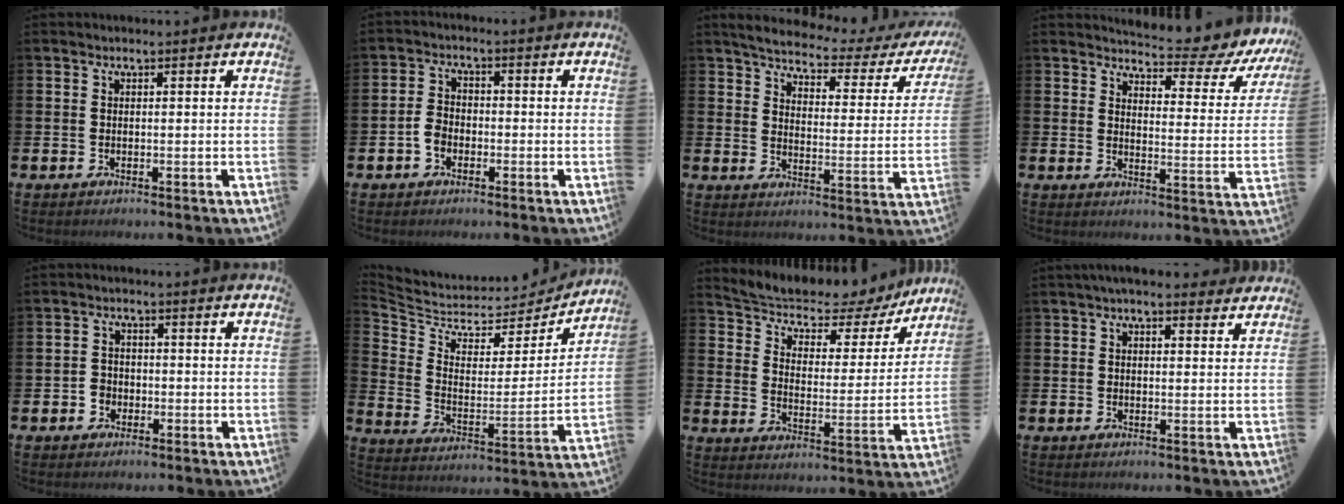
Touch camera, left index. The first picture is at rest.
{"total": 3.0, "force": [-1.3, 2.2, 1.5], "torque": [-0.022, 0.004, -0.028]}
{"total": 4.2, "force": [3.7, 1.0, 1.6], "torque": [-0.050, -0.030, 0.053]}
{"total": 5.3, "force": [4.9, 1.1, 1.6], "torque": [-0.037, -0.047, 0.075]}
{"total": 2.1, "force": [-1.0, 1.9, 0.3], "torque": [-0.003, 0.003, -0.026]}
{"total": 6.4, "force": [5.8, 2.5, 1.0], "torque": [-0.056, -0.054, 0.096]}
{"total": 5.9, "force": [5.4, 1.9, 1.5], "torque": [-0.065, -0.041, 0.088]}
{"total": 3.1, "force": [2.9, 0.6, 1.0], "torque": [-0.011, -0.012, 0.050]}